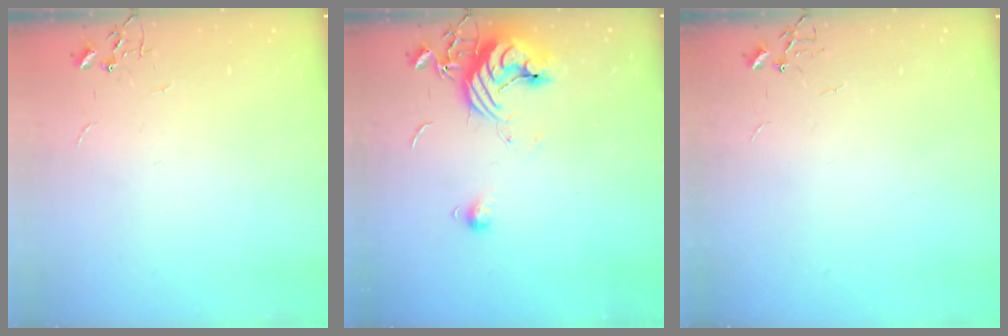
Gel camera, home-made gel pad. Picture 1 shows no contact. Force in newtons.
{"total": 11.8, "press": 11.7, "slide": 1.3}
{"total": 0.0}